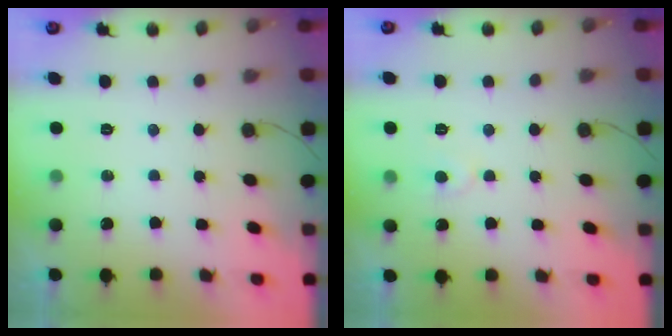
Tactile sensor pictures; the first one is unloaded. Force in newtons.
{"total": 4.3, "press": 4.2, "slide": 0.4}